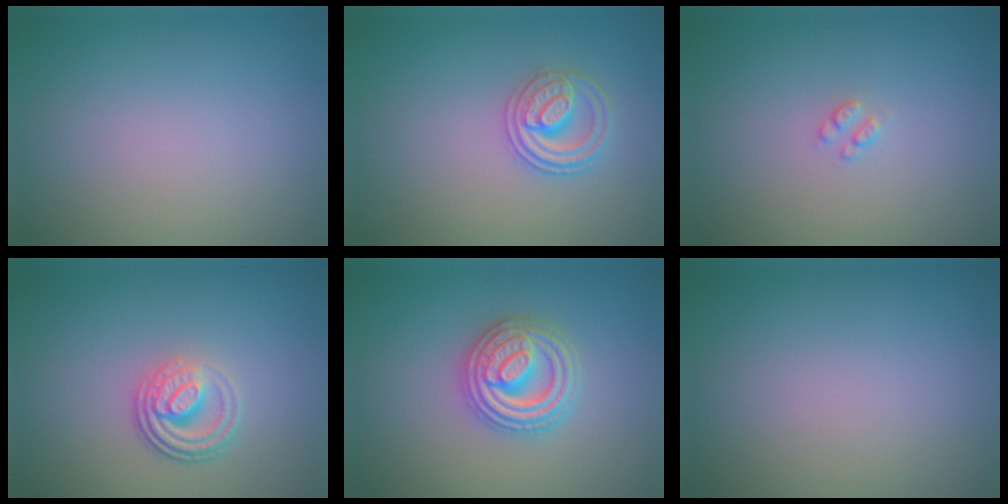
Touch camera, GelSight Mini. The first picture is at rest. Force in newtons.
{"total": 2.7, "press": 2.6, "slide": 0.3}
{"total": 1.0, "press": 0.9, "slide": 0.2}
{"total": 3.9, "press": 2.7, "slide": 2.7}
{"total": 4.5, "press": 4.5, "slide": 0.6}
{"total": 0.0}